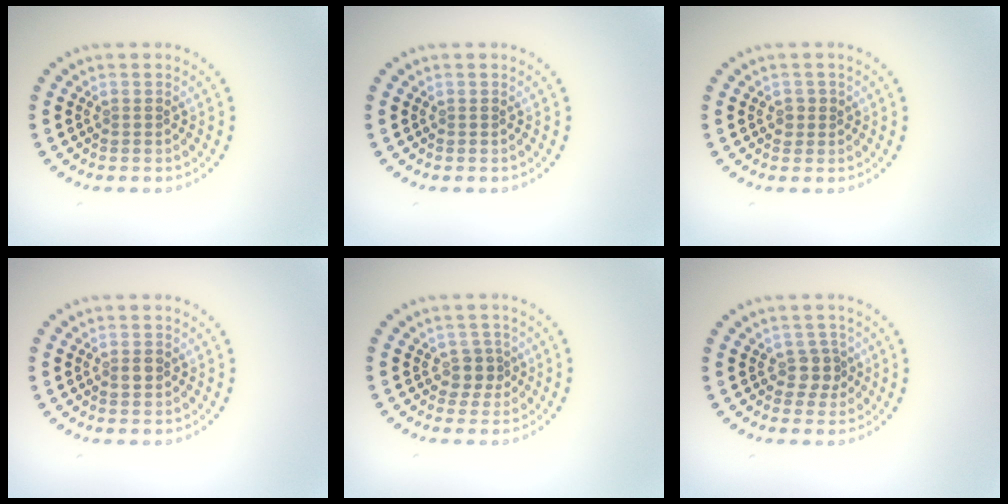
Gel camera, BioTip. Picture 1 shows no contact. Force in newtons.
{"total": 0.0}
{"total": 1.0, "press": 0.9, "slide": 0.3}
{"total": 1.2, "press": 1.1, "slide": 0.2}
{"total": 1.8, "press": 1.5, "slide": 1.1}
{"total": 1.8, "press": 1.5, "slide": 1.0}